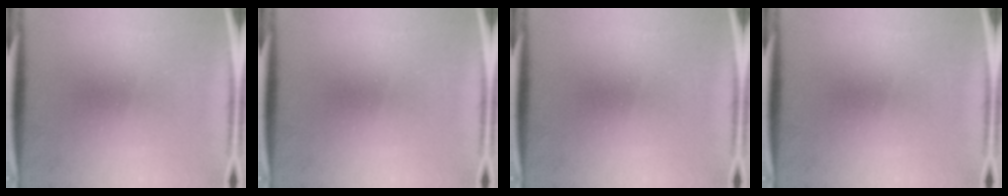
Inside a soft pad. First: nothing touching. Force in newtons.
{"total": 0.0}
{"total": 0.0}
{"total": 0.0}